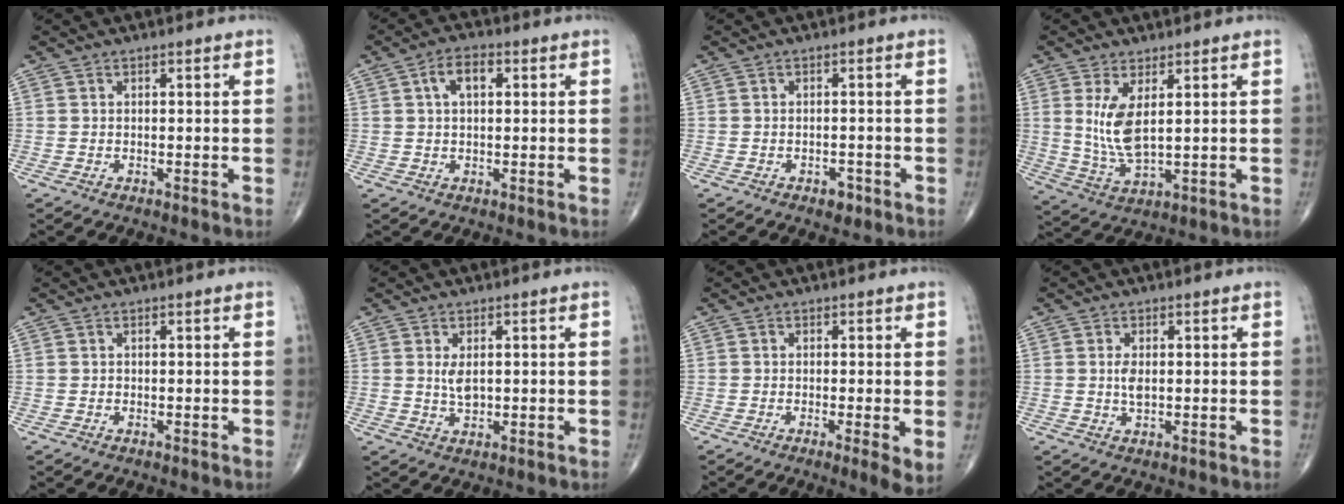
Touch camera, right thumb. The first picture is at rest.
{"total": 5.0, "force": [1.4, 2.6, 4.0], "torque": [-0.070, 0.011, 0.023]}
{"total": 2.2, "force": [-1.3, 1.3, 1.2], "torque": [-0.009, 0.005, -0.016]}
{"total": 7.8, "force": [2.0, 3.0, 7.0], "torque": [-0.144, -0.023, 0.052]}
{"total": 0.0}
{"total": 2.9, "force": [0.6, 1.4, 2.5], "torque": [-0.041, -0.009, 0.015]}
{"total": 3.9, "force": [-0.7, 0.6, 3.8], "torque": [-0.066, -0.015, -0.016]}
{"total": 2.5, "force": [0.2, 1.1, 2.2], "torque": [-0.042, -0.004, 0.004]}